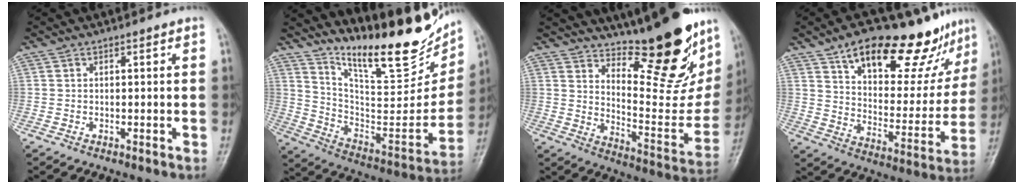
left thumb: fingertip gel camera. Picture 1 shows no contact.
{"total": 24.3, "force": [18.5, 6.9, 14.2], "torque": [-0.173, -0.108, 0.290]}
{"total": 25.9, "force": [18.8, 8.5, 15.6], "torque": [-0.182, -0.134, 0.268]}
{"total": 24.2, "force": [16.2, 10.1, 14.9], "torque": [-0.160, -0.056, 0.245]}